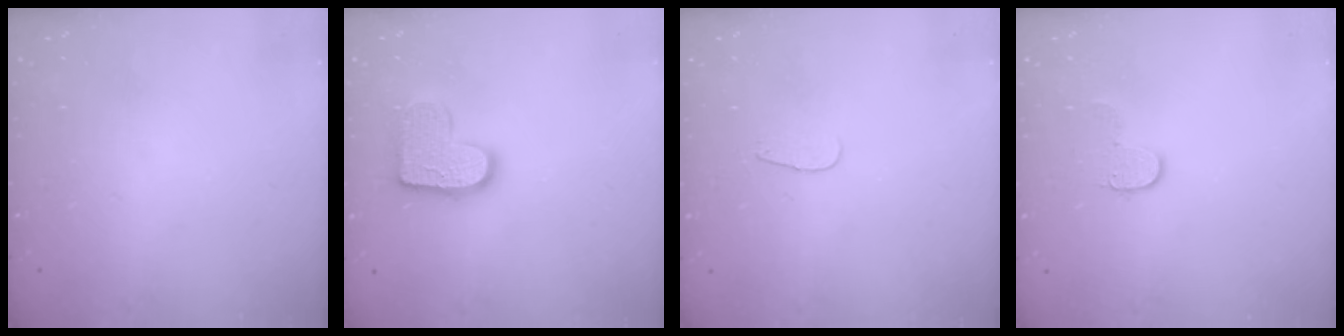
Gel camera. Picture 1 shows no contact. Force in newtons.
{"total": 12.8, "press": 12.8, "slide": 0.8}
{"total": 2.8, "press": 2.8, "slide": 0.2}
{"total": 6.1, "press": 6.1, "slide": 0.4}